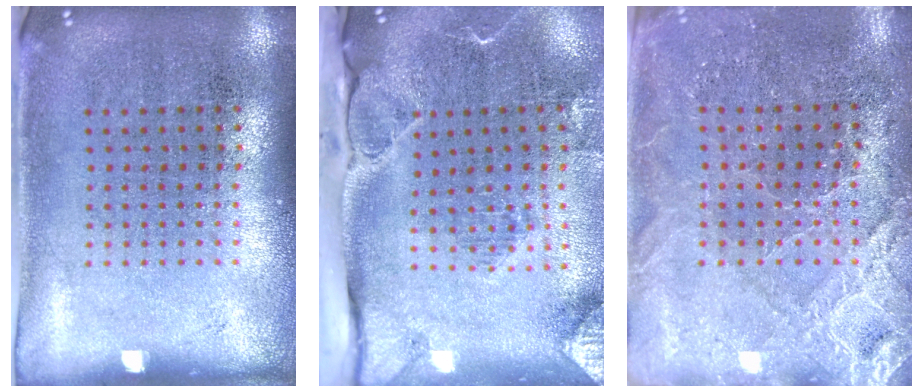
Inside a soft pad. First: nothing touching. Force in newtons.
{"total": 3.0, "press": 2.3, "slide": 1.9}
{"total": 3.2, "press": 3.1, "slide": 0.5}